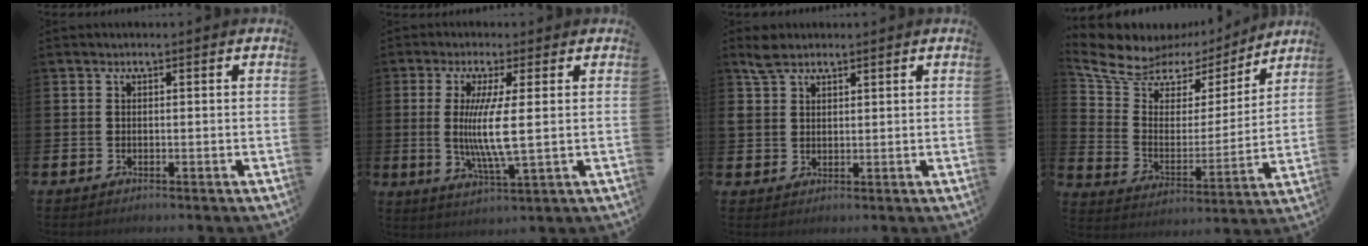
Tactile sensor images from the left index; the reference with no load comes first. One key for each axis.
{"total": 7.1, "fx": 0.7, "fy": 0.7, "fz": 7.0, "tx": -0.129, "ty": -0.013, "tz": 0.007}
{"total": 3.8, "fx": 3.1, "fy": 1.9, "fz": 0.9, "tx": -0.018, "ty": -0.002, "tz": 0.058}
{"total": 8.4, "fx": 6.9, "fy": 4.4, "fz": 1.6, "tx": -0.078, "ty": -0.048, "tz": 0.121}